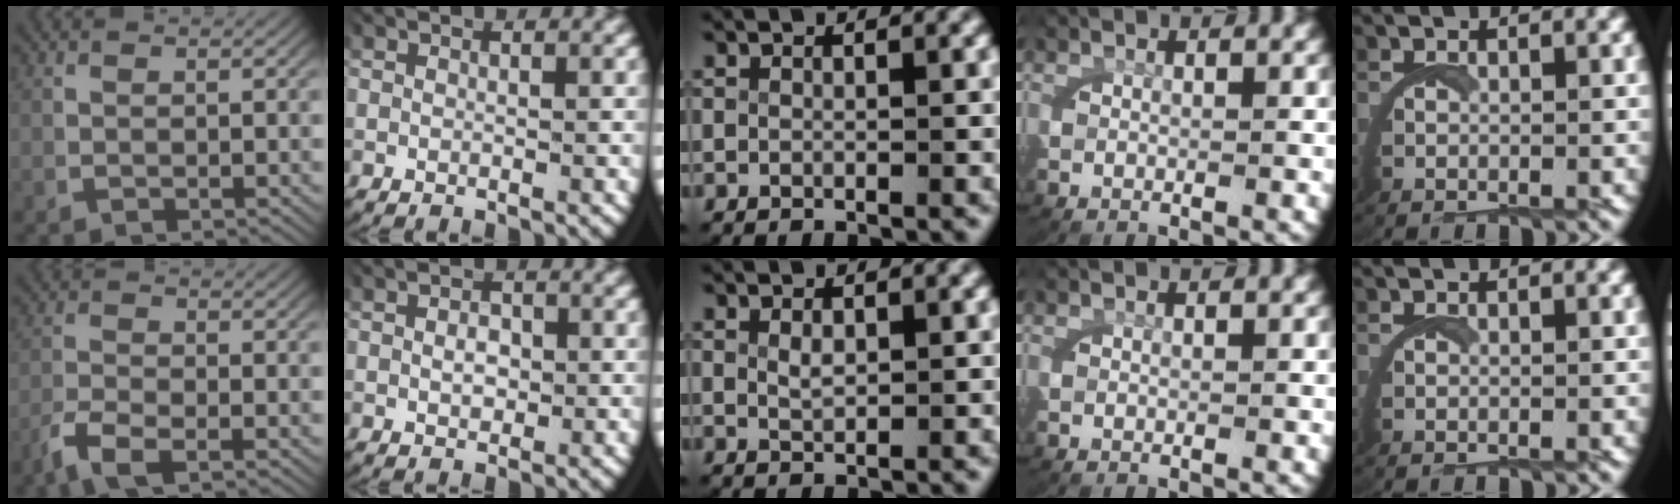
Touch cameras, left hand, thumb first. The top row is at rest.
{"thumb": {"total": 3.2, "force": [-1.8, 1.3, 2.3], "torque": [-0.060, -0.012, -0.033]}, "index": {"total": 1.5, "force": [-0.1, 1.0, 1.0], "torque": [-0.022, -0.008, 0.002]}, "middle": {"total": 0.9, "force": [0.3, 0.2, 0.8], "torque": [-0.019, -0.010, 0.017]}}